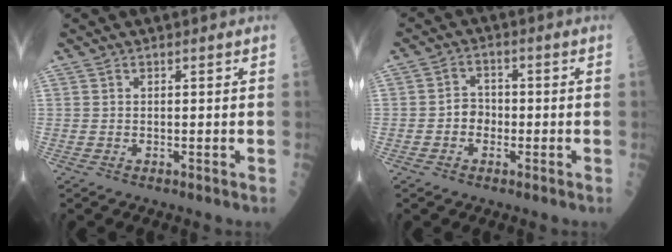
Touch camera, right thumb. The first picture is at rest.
{"total": 3.6, "force": [-0.9, 3.0, 1.7], "torque": [-0.001, 0.014, -0.022]}